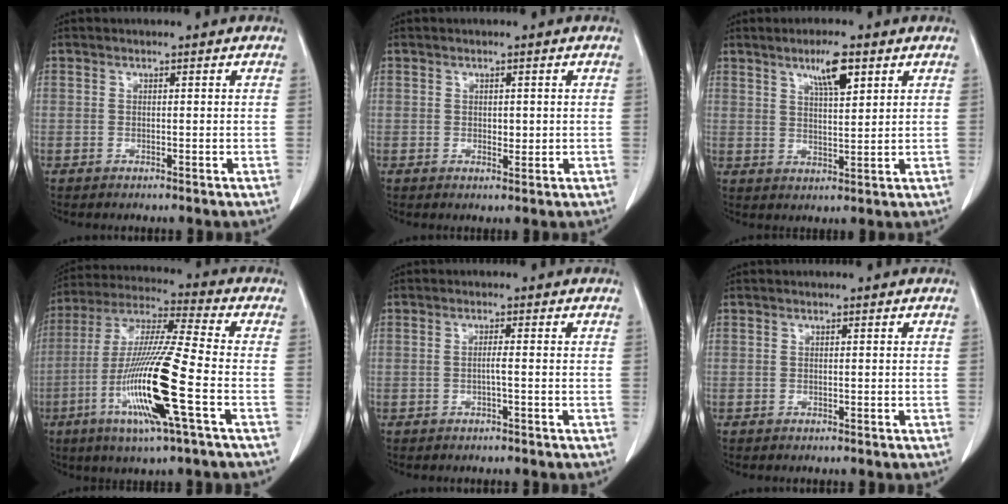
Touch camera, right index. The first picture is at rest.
{"total": 1.5, "force": [0.1, 0.9, 1.2], "torque": [-0.016, -0.003, 0.005]}
{"total": 5.7, "force": [3.3, 1.0, 4.6], "torque": [-0.082, 0.000, 0.056]}
{"total": 17.3, "force": [-5.6, 0.0, 16.3], "torque": [-0.334, -0.021, -0.111]}
{"total": 1.1, "force": [-0.3, -0.2, 1.1], "torque": [-0.020, 0.001, -0.006]}
{"total": 0.0}